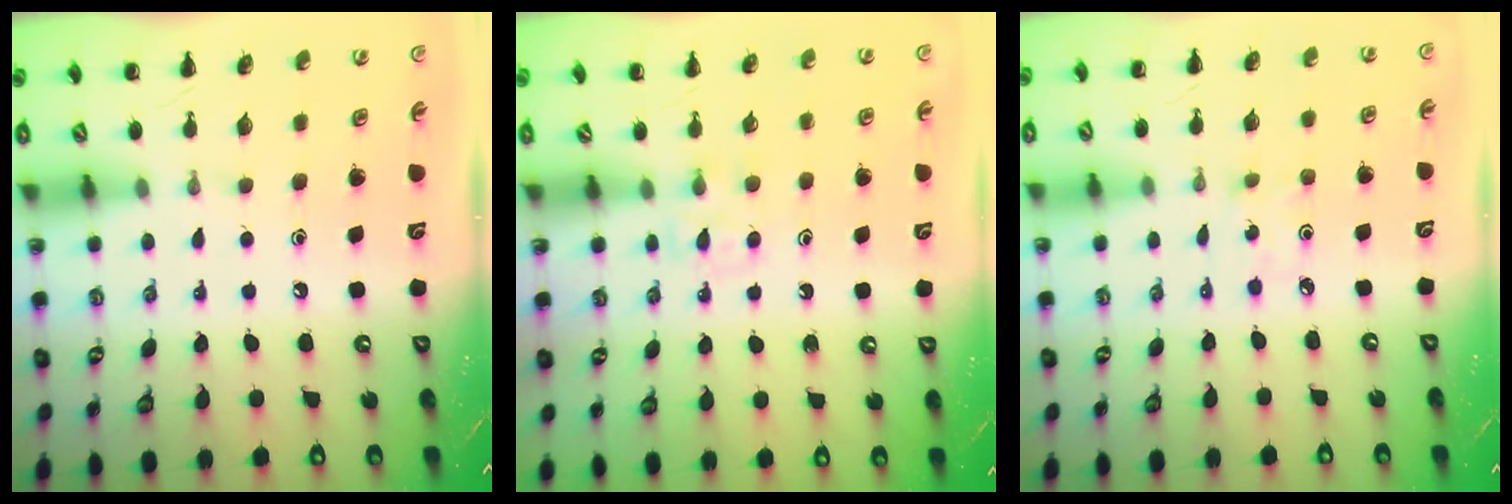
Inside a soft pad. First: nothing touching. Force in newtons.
{"total": 3.6, "press": 3.4, "slide": 1.2}
{"total": 1.2, "press": 1.1, "slide": 0.4}